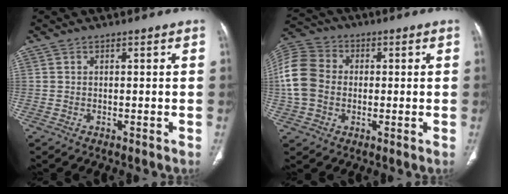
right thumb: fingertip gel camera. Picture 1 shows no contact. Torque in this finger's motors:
{"motor_torque": [1.19, 1.16, 0.80, -0.34, 0.10]}